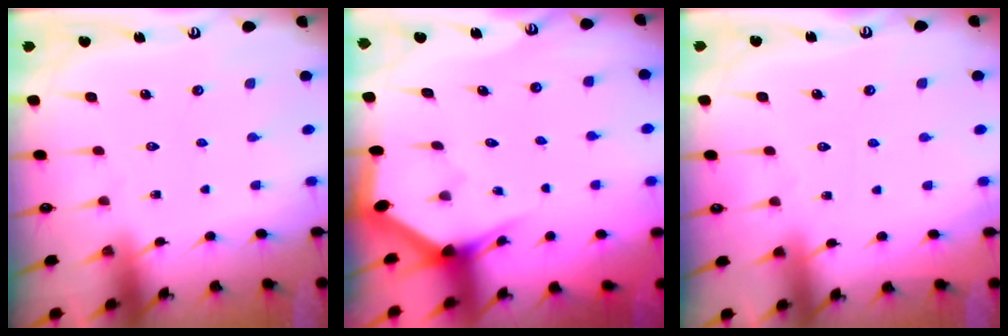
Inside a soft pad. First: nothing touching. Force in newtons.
{"total": 3.1, "press": 3.1, "slide": 0.2}
{"total": 2.2, "press": 2.2, "slide": 0.3}